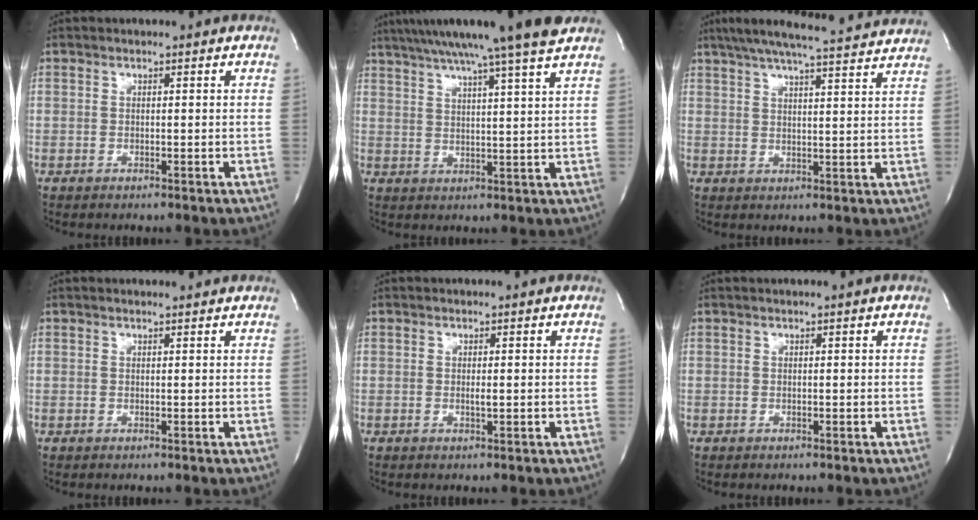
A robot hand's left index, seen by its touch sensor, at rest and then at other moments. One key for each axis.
{"total": 16.0, "fx": 13.1, "fy": -1.6, "fz": 9.1, "tx": -0.157, "ty": 0.010, "tz": 0.183}
{"total": 18.5, "fx": 16.7, "fy": 0.1, "fz": 8.0, "tx": -0.138, "ty": 0.016, "tz": 0.219}
{"total": 1.4, "fx": 1.4, "fy": 0.0, "fz": 0.3, "tx": -0.010, "ty": 0.006, "tz": 0.020}
{"total": 0.7, "fx": 0.0, "fy": 0.1, "fz": 0.7, "tx": -0.014, "ty": -0.003, "tz": 0.000}
{"total": 0.0}